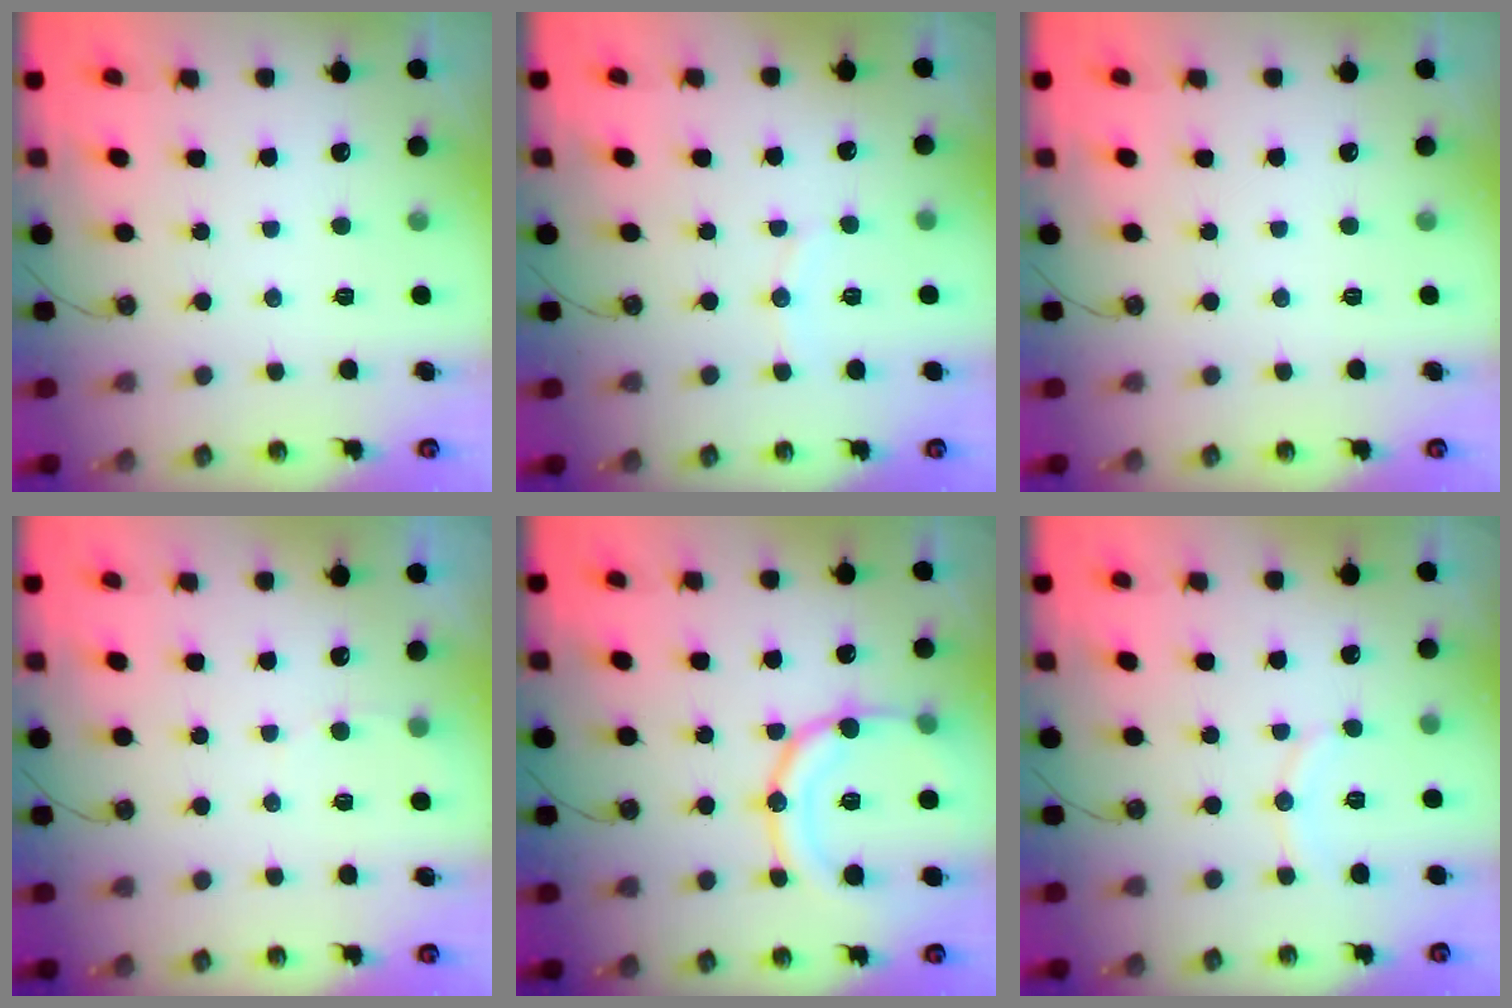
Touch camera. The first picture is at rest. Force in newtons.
{"total": 4.9, "press": 4.8, "slide": 0.9}
{"total": 0.0}
{"total": 3.3, "press": 3.3, "slide": 0.3}
{"total": 17.8, "press": 17.6, "slide": 3.2}
{"total": 7.1, "press": 7.1, "slide": 0.0}